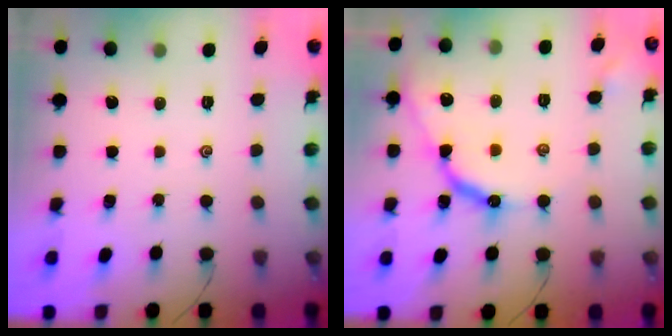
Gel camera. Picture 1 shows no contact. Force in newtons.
{"total": 11.7, "press": 11.6, "slide": 1.3}